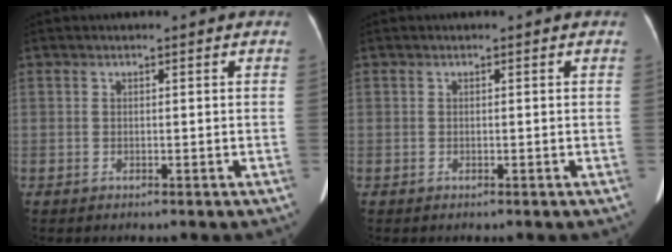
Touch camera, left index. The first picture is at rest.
{"total": 0.0}